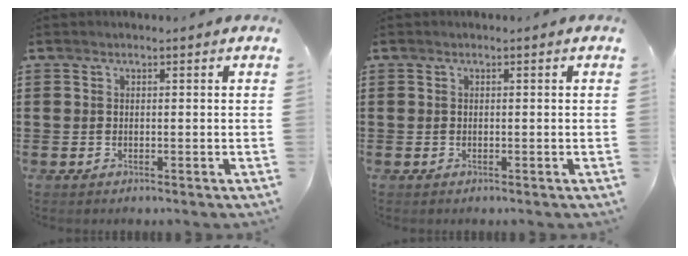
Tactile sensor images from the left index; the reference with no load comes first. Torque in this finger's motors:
{"motor_torque": [0.00, 0.00, 0.00, 0.00]}